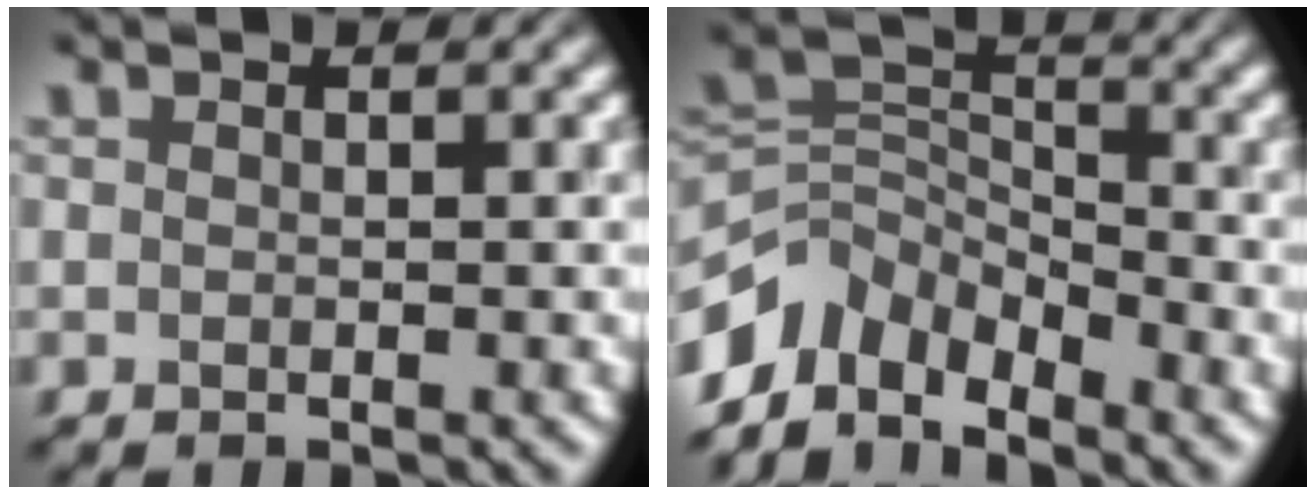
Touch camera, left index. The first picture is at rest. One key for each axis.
{"total": 6.2, "fx": -4.6, "fy": 3.4, "fz": 2.2, "tx": -0.033, "ty": 0.006, "tz": -0.100}